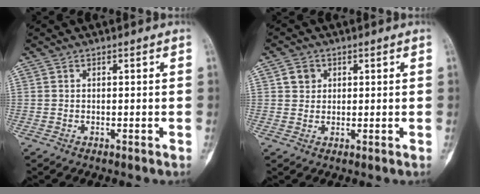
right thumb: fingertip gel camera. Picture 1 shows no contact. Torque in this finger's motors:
{"motor_torque": [-0.11, 0.04, 0.06, -0.11, -0.01]}